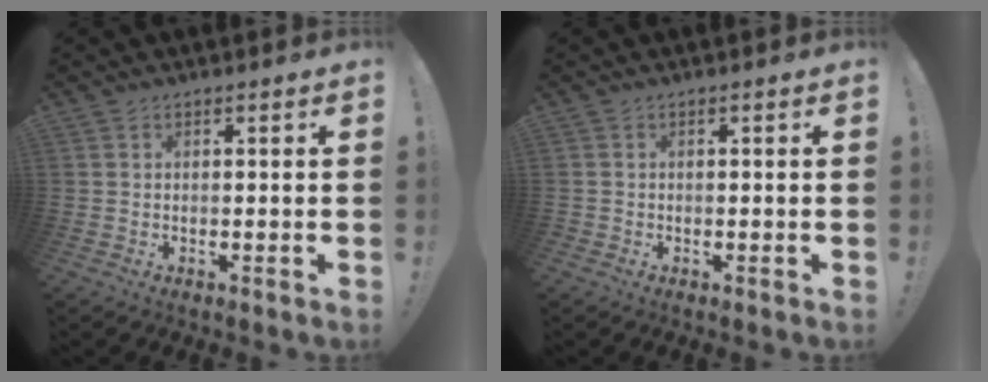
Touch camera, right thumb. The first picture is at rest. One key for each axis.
{"total": 0.8, "fx": -0.4, "fy": 0.7, "fz": 0.2, "tx": -0.002, "ty": 0.001, "tz": -0.007}